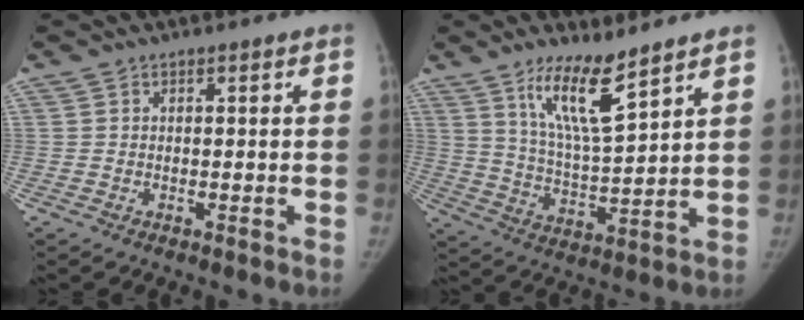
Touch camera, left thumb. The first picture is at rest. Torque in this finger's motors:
{"motor_torque": [0.64, -0.05, 1.06, -0.99, 0.38]}